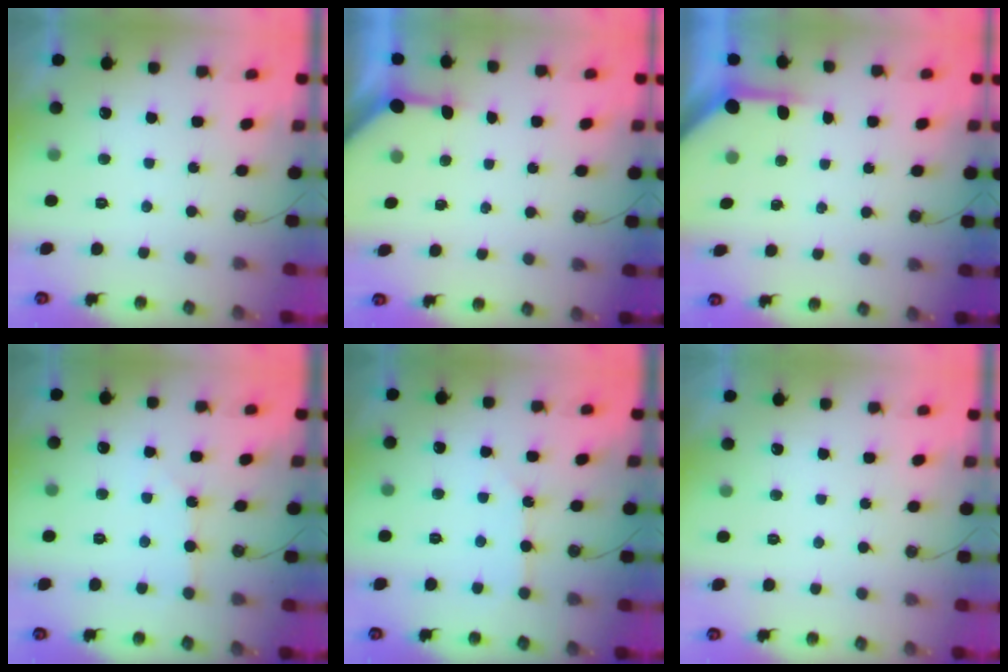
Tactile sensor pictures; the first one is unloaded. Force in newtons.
{"total": 3.2, "press": 3.2, "slide": 0.3}
{"total": 3.9, "press": 3.9, "slide": 0.3}
{"total": 2.4, "press": 2.3, "slide": 0.4}
{"total": 2.4, "press": 2.4, "slide": 0.2}
{"total": 0.0}